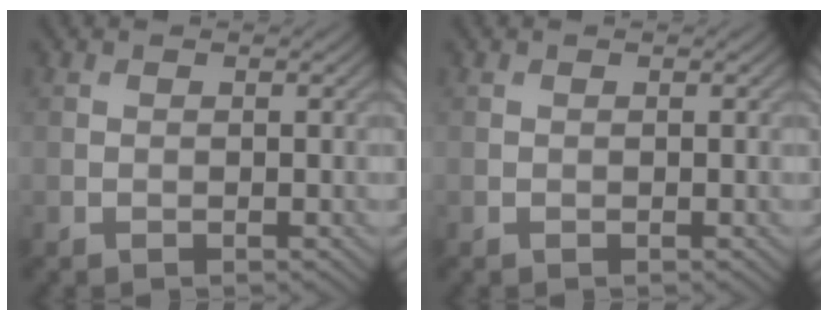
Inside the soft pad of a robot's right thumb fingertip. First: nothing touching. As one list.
[{"total": 0.0}]